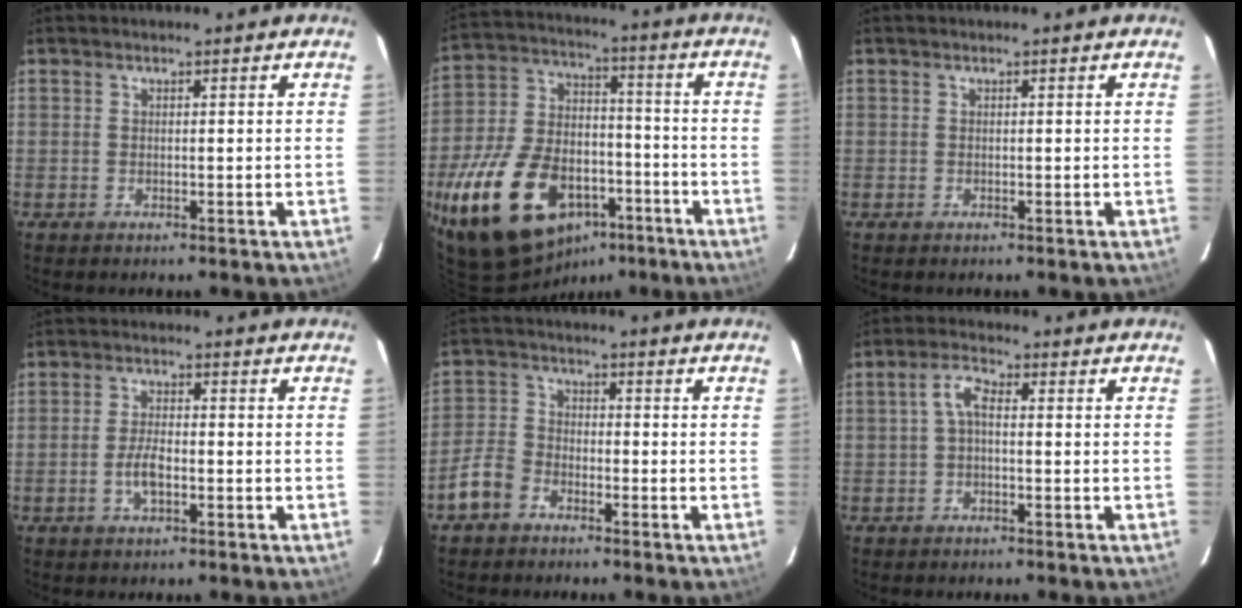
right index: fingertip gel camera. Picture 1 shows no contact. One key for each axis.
{"total": 24.2, "fx": -12.0, "fy": 14.4, "fz": 15.3, "tx": -0.321, "ty": 0.008, "tz": -0.181}
{"total": 0.0}
{"total": 4.2, "fx": -1.5, "fy": 1.6, "fz": 3.5, "tx": -0.075, "ty": 0.001, "tz": -0.029}
{"total": 5.8, "fx": -3.8, "fy": 3.7, "fz": 2.3, "tx": -0.056, "ty": 0.017, "tz": -0.077}
{"total": 3.2, "fx": -0.3, "fy": 1.3, "fz": 2.9, "tx": -0.061, "ty": 0.013, "tz": -0.007}